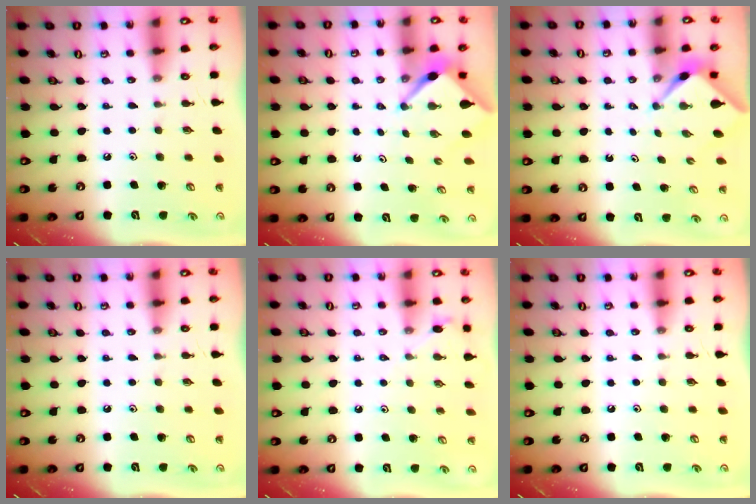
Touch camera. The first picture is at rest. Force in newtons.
{"total": 2.9, "press": 2.9, "slide": 0.4}
{"total": 2.1, "press": 2.1, "slide": 0.3}
{"total": 0.0}
{"total": 4.1, "press": 4.0, "slide": 0.6}
{"total": 0.0}